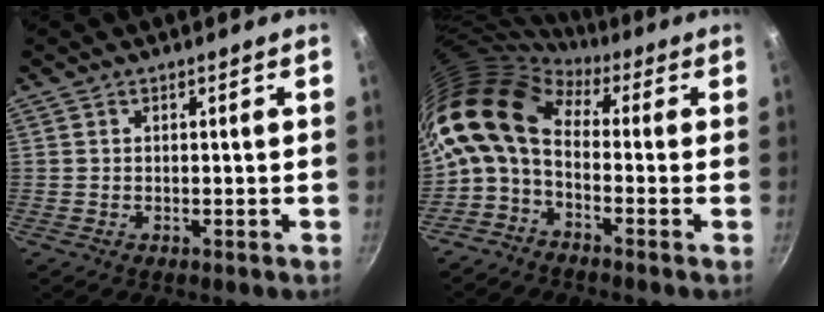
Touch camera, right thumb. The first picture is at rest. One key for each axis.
{"total": 13.1, "fx": 0.4, "fy": 8.0, "fz": 10.4, "tx": -0.203, "ty": 0.025, "tz": -0.014}